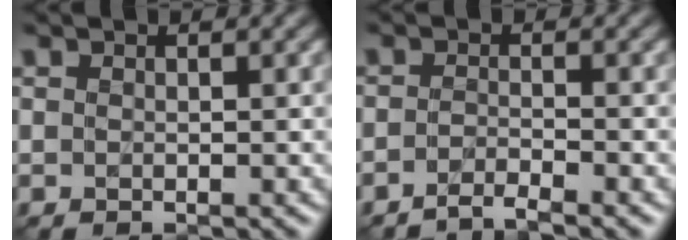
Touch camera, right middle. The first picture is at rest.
{"total": 1.9, "force": [-1.8, 0.1, 0.8], "torque": [-0.010, -0.006, -0.042]}